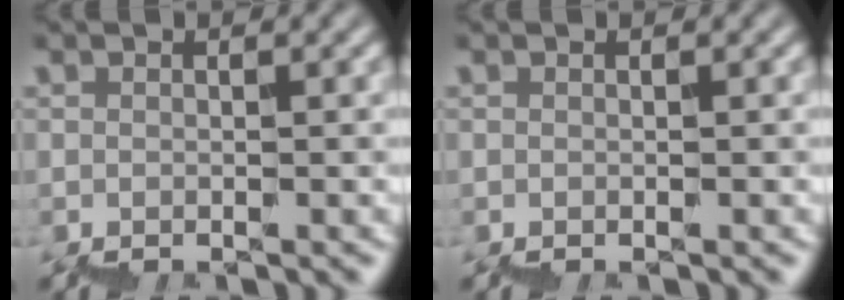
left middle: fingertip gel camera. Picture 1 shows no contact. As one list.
[{"total": 0.0}]